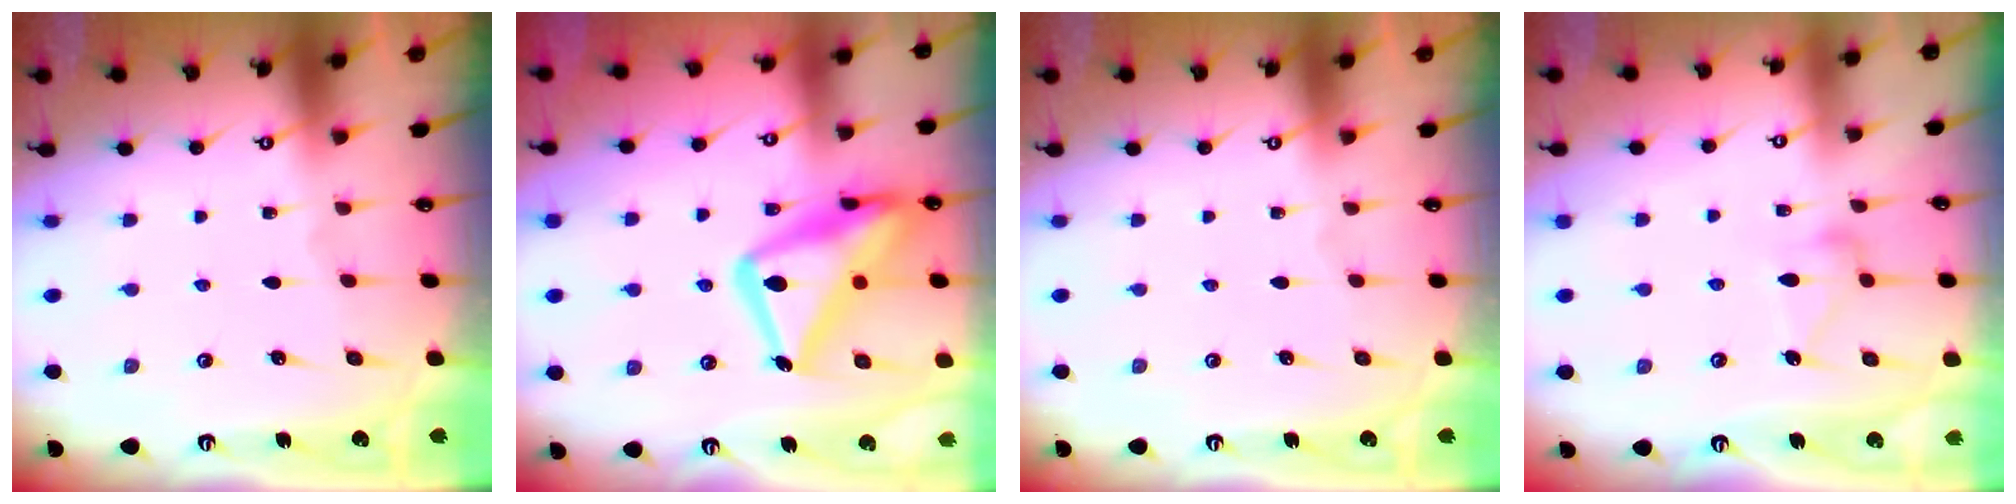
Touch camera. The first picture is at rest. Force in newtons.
{"total": 21.7, "press": 21.6, "slide": 1.7}
{"total": 0.0}
{"total": 11.1, "press": 11.1, "slide": 0.3}